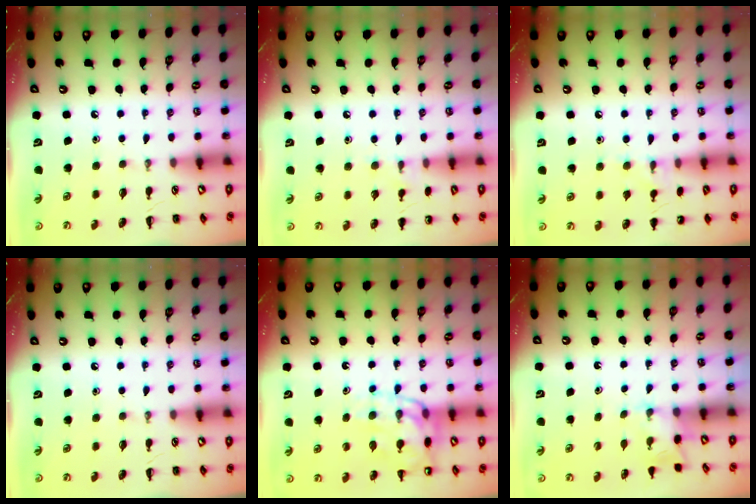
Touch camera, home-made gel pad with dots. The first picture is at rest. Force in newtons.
{"total": 6.2, "press": 5.9, "slide": 1.9}
{"total": 8.7, "press": 8.5, "slide": 1.9}
{"total": 0.0}
{"total": 12.4, "press": 12.1, "slide": 2.7}
{"total": 2.6, "press": 2.5, "slide": 0.9}